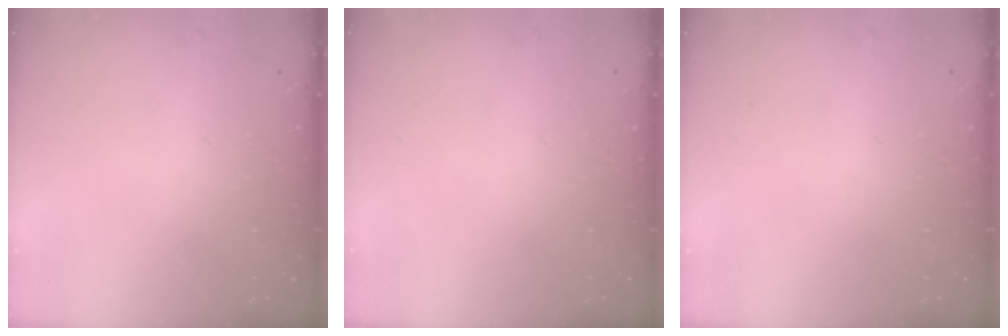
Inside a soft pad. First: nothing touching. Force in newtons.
{"total": 0.0}
{"total": 0.0}